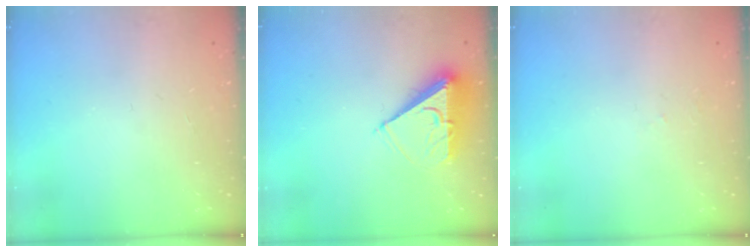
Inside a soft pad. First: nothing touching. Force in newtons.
{"total": 6.9, "press": 6.7, "slide": 1.2}
{"total": 2.7, "press": 2.7, "slide": 0.4}